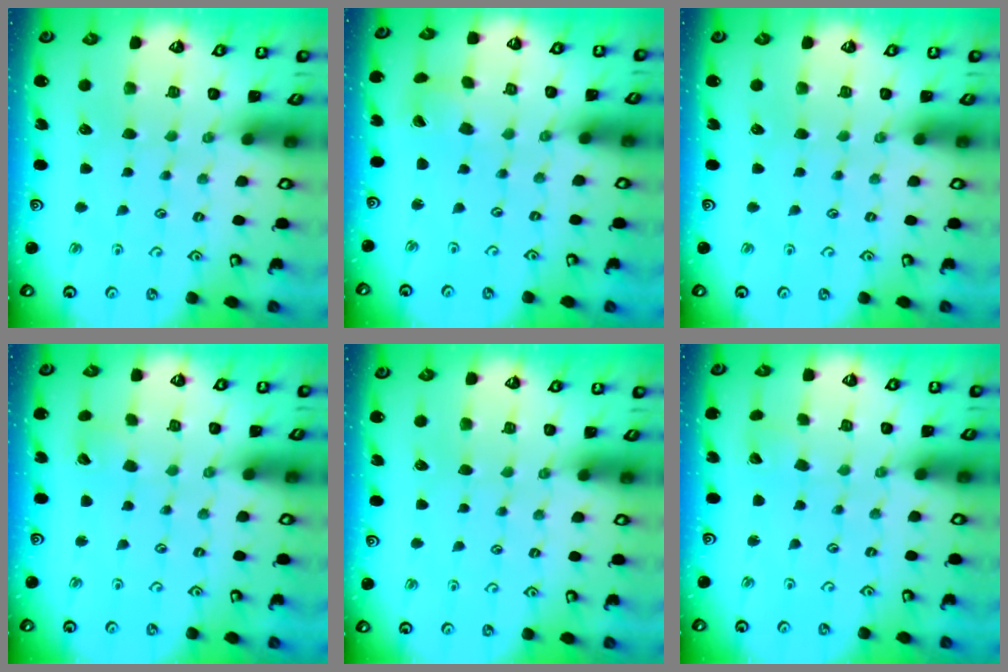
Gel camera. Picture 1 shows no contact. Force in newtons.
{"total": 2.9, "press": 2.9, "slide": 0.2}
{"total": 0.0}
{"total": 3.2, "press": 3.2, "slide": 0.4}
{"total": 0.0}
{"total": 2.9, "press": 2.9, "slide": 0.2}